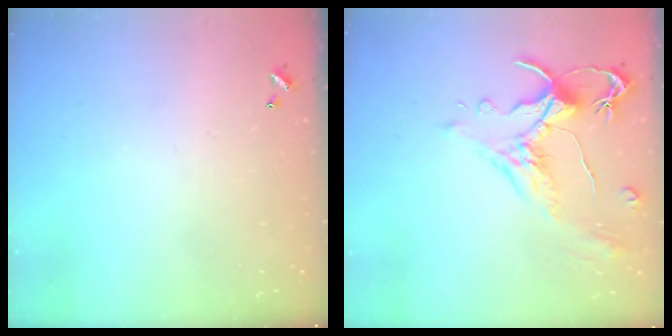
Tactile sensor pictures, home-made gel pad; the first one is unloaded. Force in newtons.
{"total": 1.6, "press": 1.1, "slide": 1.2}